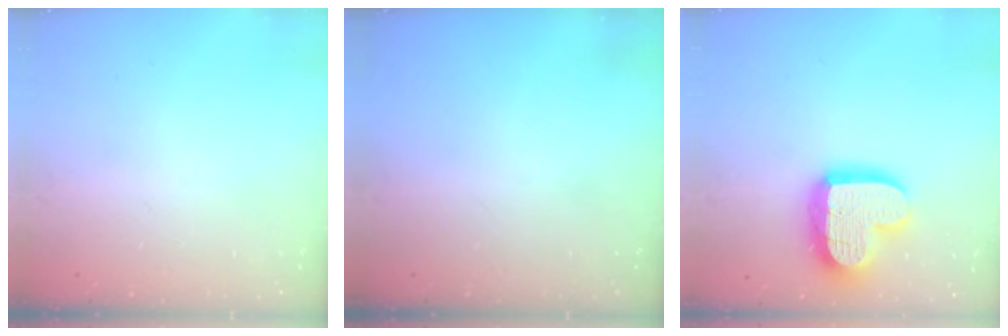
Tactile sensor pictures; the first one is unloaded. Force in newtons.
{"total": 0.0}
{"total": 18.6, "press": 18.6, "slide": 1.4}